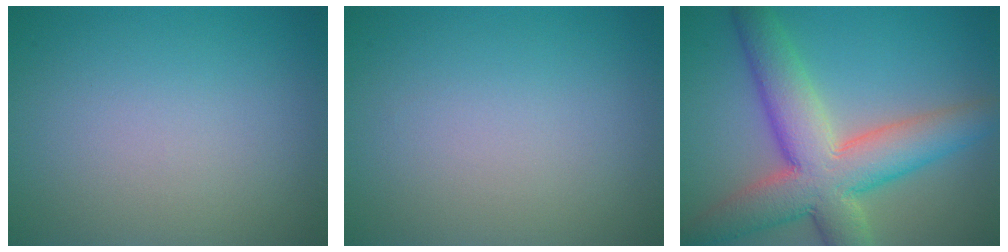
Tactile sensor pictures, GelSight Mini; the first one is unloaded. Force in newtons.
{"total": 0.0}
{"total": 9.8, "press": 9.7, "slide": 0.7}